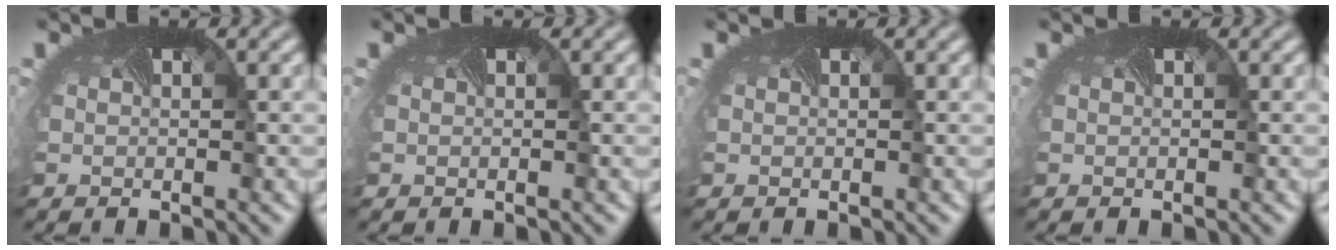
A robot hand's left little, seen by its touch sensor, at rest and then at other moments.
{"total": 0.0}
{"total": 0.0}
{"total": 0.0}